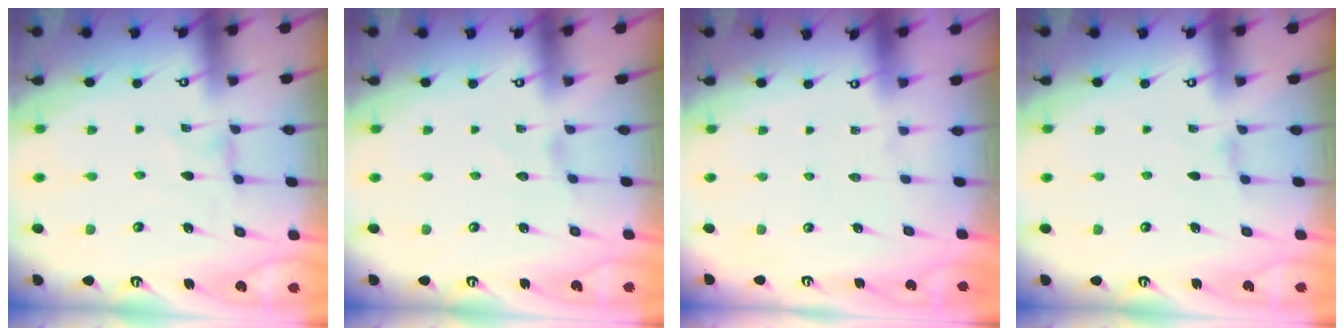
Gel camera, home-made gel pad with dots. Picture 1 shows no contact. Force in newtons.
{"total": 0.0}
{"total": 0.0}
{"total": 1.1, "press": 1.1, "slide": 0.4}